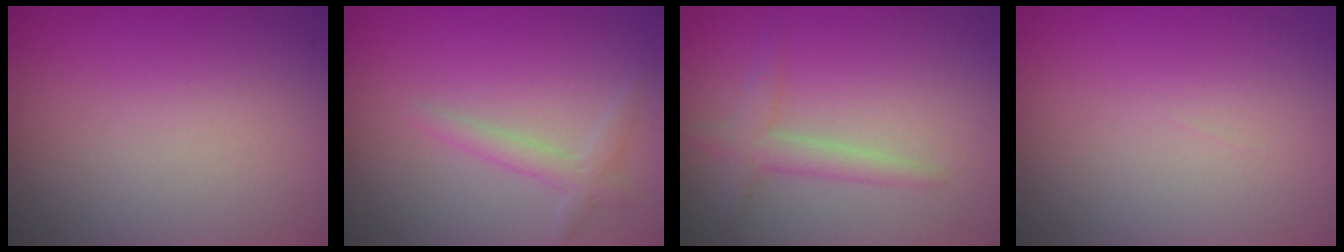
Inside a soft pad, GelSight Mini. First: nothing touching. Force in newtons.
{"total": 1.9, "press": 1.9, "slide": 0.1}
{"total": 2.3, "press": 2.3, "slide": 0.1}
{"total": 0.0}